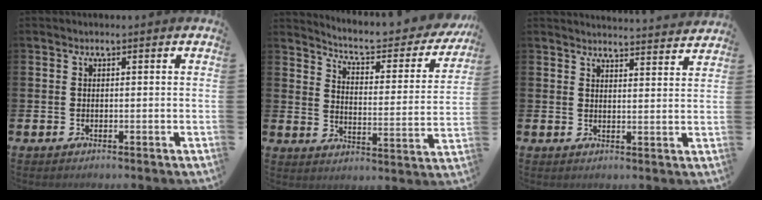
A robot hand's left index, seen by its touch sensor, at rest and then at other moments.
{"total": 5.7, "force": [5.0, 1.3, 2.3], "torque": [-0.064, -0.039, 0.077]}
{"total": 3.9, "force": [3.9, -0.2, 0.0], "torque": [0.003, -0.033, 0.067]}